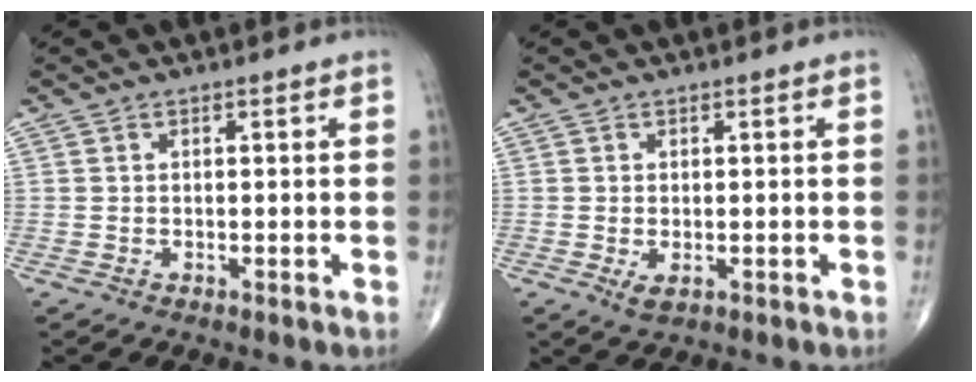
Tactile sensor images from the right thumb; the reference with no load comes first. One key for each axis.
{"total": 2.0, "fx": -0.6, "fy": 1.1, "fz": 1.6, "tx": -0.028, "ty": -0.004, "tz": -0.005}